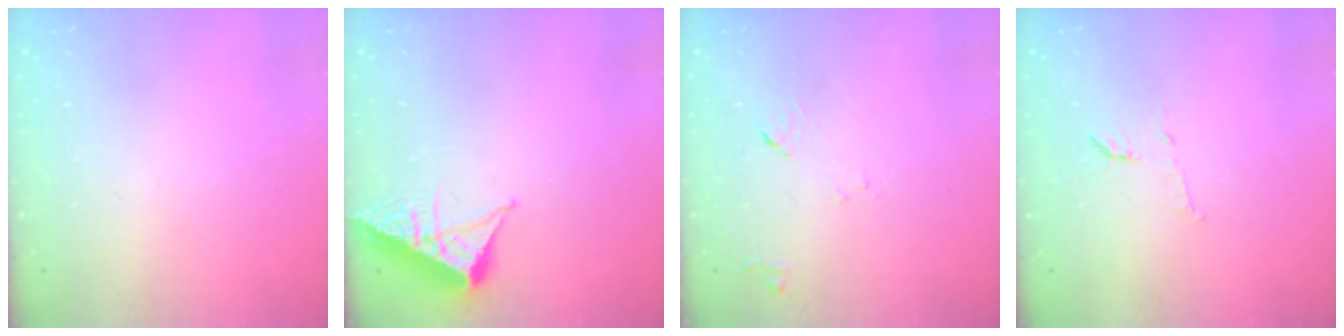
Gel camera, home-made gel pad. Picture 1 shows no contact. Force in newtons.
{"total": 6.0, "press": 5.9, "slide": 0.8}
{"total": 8.0, "press": 7.9, "slide": 0.8}
{"total": 9.1, "press": 9.1, "slide": 0.4}